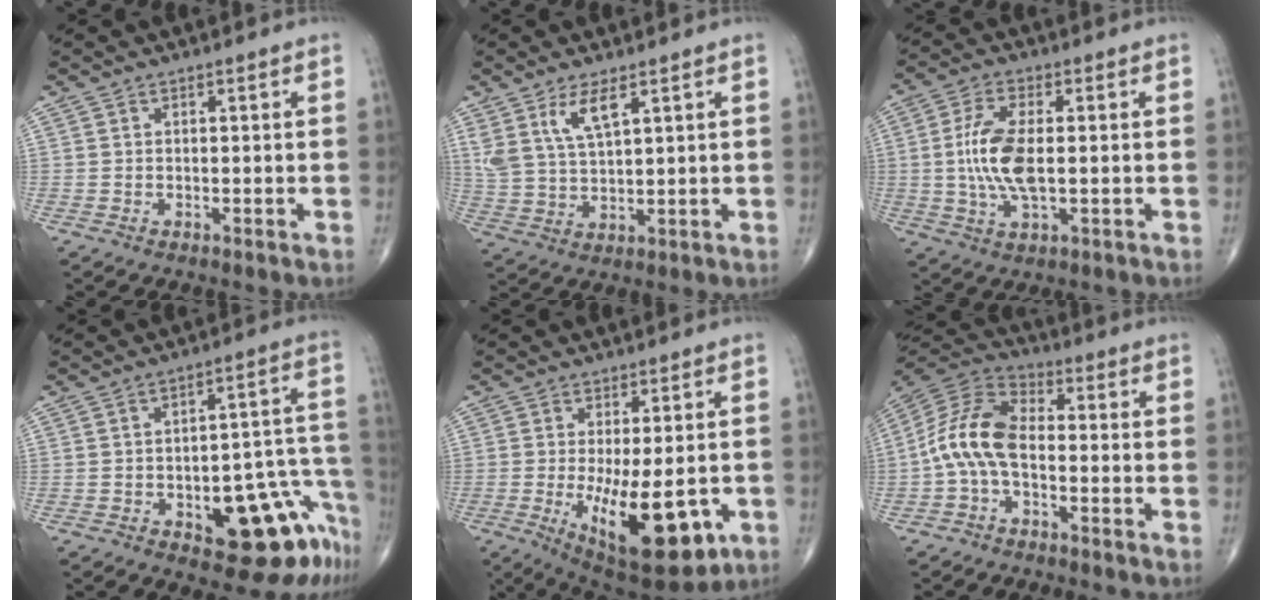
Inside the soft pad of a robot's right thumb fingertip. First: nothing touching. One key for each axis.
{"total": 7.2, "fx": 4.0, "fy": 2.4, "fz": 5.5, "tx": -0.112, "ty": -0.017, "tz": 0.089}
{"total": 10.1, "fx": -0.1, "fy": 4.1, "fz": 9.2, "tx": -0.202, "ty": -0.003, "tz": 0.000}
{"total": 15.7, "fx": -7.6, "fy": 6.4, "fz": 12.1, "tx": -0.080, "ty": 0.078, "tz": -0.085}
{"total": 15.7, "fx": -4.0, "fy": 6.0, "fz": 14.0, "tx": -0.213, "ty": -0.025, "tz": -0.040}
{"total": 11.1, "fx": -1.8, "fy": 6.0, "fz": 9.2, "tx": -0.184, "ty": 0.036, "tz": -0.048}